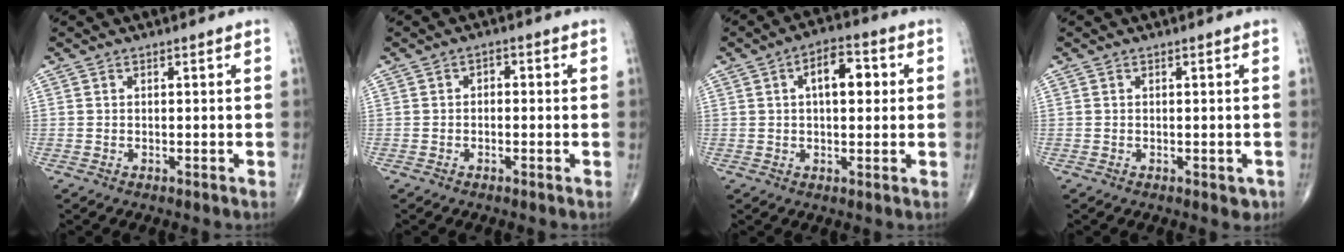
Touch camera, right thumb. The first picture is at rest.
{"total": 1.5, "force": [-0.2, 1.1, 1.0], "torque": [-0.003, 0.006, -0.010]}
{"total": 8.0, "force": [1.8, 4.1, 6.7], "torque": [-0.084, 0.013, 0.022]}
{"total": 1.6, "force": [-0.6, 0.9, 1.2], "torque": [0.000, 0.000, -0.005]}